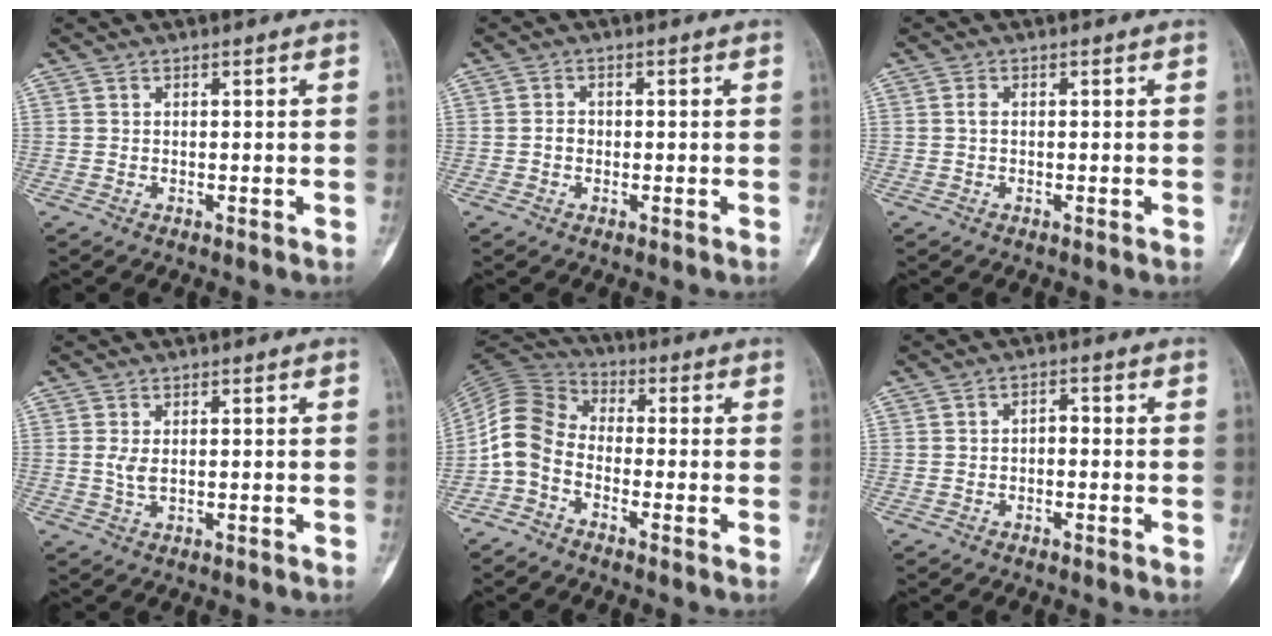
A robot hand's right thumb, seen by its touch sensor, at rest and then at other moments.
{"total": 1.4, "force": [-0.4, 1.2, 0.7], "torque": [-0.003, 0.007, -0.010]}
{"total": 0.7, "force": [0.0, 0.5, 0.6], "torque": [-0.011, 0.001, -0.004]}
{"total": 2.2, "force": [0.2, 1.0, 1.9], "torque": [-0.041, -0.003, 0.006]}
{"total": 7.9, "force": [-3.0, 5.5, 4.8], "torque": [-0.090, 0.045, -0.082]}
{"total": 1.8, "force": [-0.4, 1.1, 1.3], "torque": [-0.011, 0.013, -0.013]}